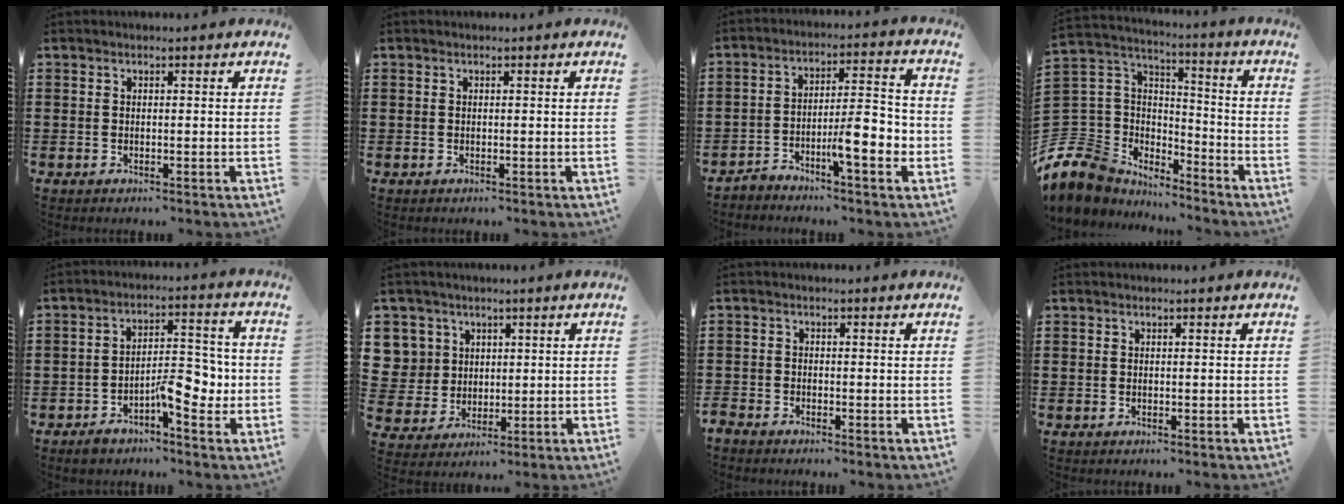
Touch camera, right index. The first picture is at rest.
{"total": 0.0}
{"total": 8.0, "force": [-4.0, 1.4, 6.7], "torque": [-0.095, -0.003, -0.074]}
{"total": 9.4, "force": [-6.5, 6.6, 1.7], "torque": [-0.092, -0.008, -0.127]}
{"total": 7.9, "force": [-2.7, 3.8, 6.4], "torque": [-0.080, 0.005, -0.050]}
{"total": 6.2, "force": [1.9, 5.9, 0.4], "torque": [-0.049, 0.009, 0.036]}
{"total": 1.3, "force": [-1.3, 0.1, -0.1], "torque": [-0.004, 0.000, -0.029]}
{"total": 0.0}